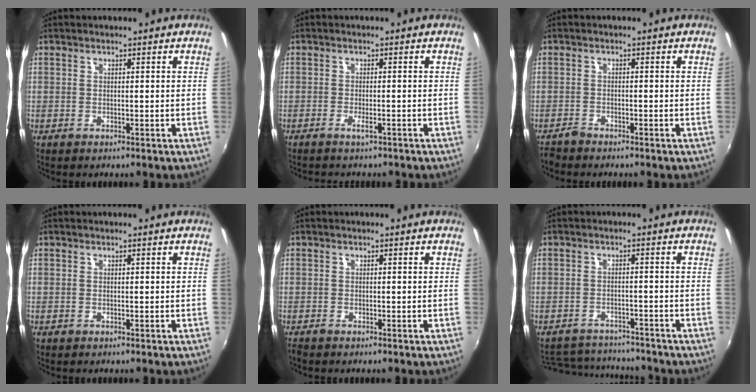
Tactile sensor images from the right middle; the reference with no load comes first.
{"total": 1.6, "force": [-1.3, 0.2, 0.8], "torque": [-0.019, 0.003, -0.023]}
{"total": 1.9, "force": [-1.8, 0.4, 0.1], "torque": [-0.008, -0.005, -0.039]}
{"total": 0.0}
{"total": 0.9, "force": [-0.8, 0.2, 0.3], "torque": [-0.009, -0.005, -0.017]}
{"total": 10.9, "force": [-10.1, 3.2, 2.7], "torque": [-0.072, 0.012, -0.145]}